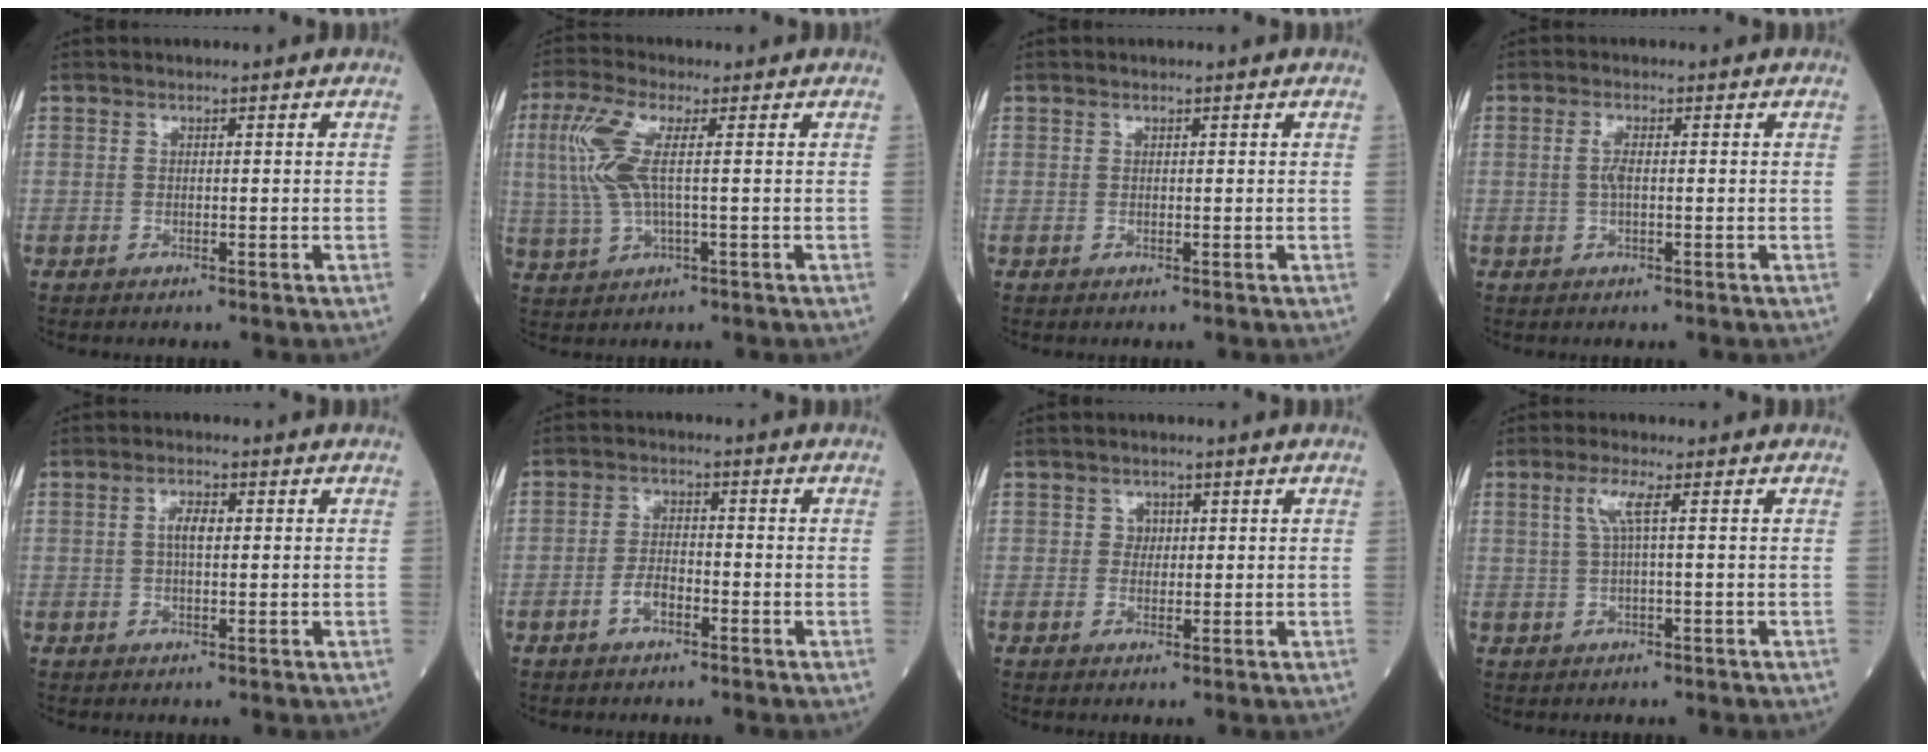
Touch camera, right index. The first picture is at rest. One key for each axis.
{"total": 8.1, "fx": 1.3, "fy": 2.1, "fz": 7.7, "tx": -0.194, "ty": 0.009, "tz": 0.024}
{"total": 0.0}
{"total": 2.2, "fx": 0.1, "fy": 0.4, "fz": 2.1, "tx": -0.048, "ty": 0.001, "tz": 0.001}
{"total": 2.7, "fx": 0.4, "fy": 1.0, "fz": 2.5, "tx": -0.050, "ty": 0.006, "tz": 0.007}
{"total": 3.4, "fx": -1.7, "fy": 1.5, "fz": 2.4, "tx": -0.043, "ty": 0.004, "tz": -0.035}
{"total": 1.6, "fx": 0.4, "fy": 1.5, "fz": 0.6, "tx": -0.004, "ty": 0.000, "tz": 0.004}
{"total": 3.2, "fx": 0.9, "fy": -0.2, "fz": 3.0, "tx": -0.070, "ty": 0.009, "tz": 0.020}